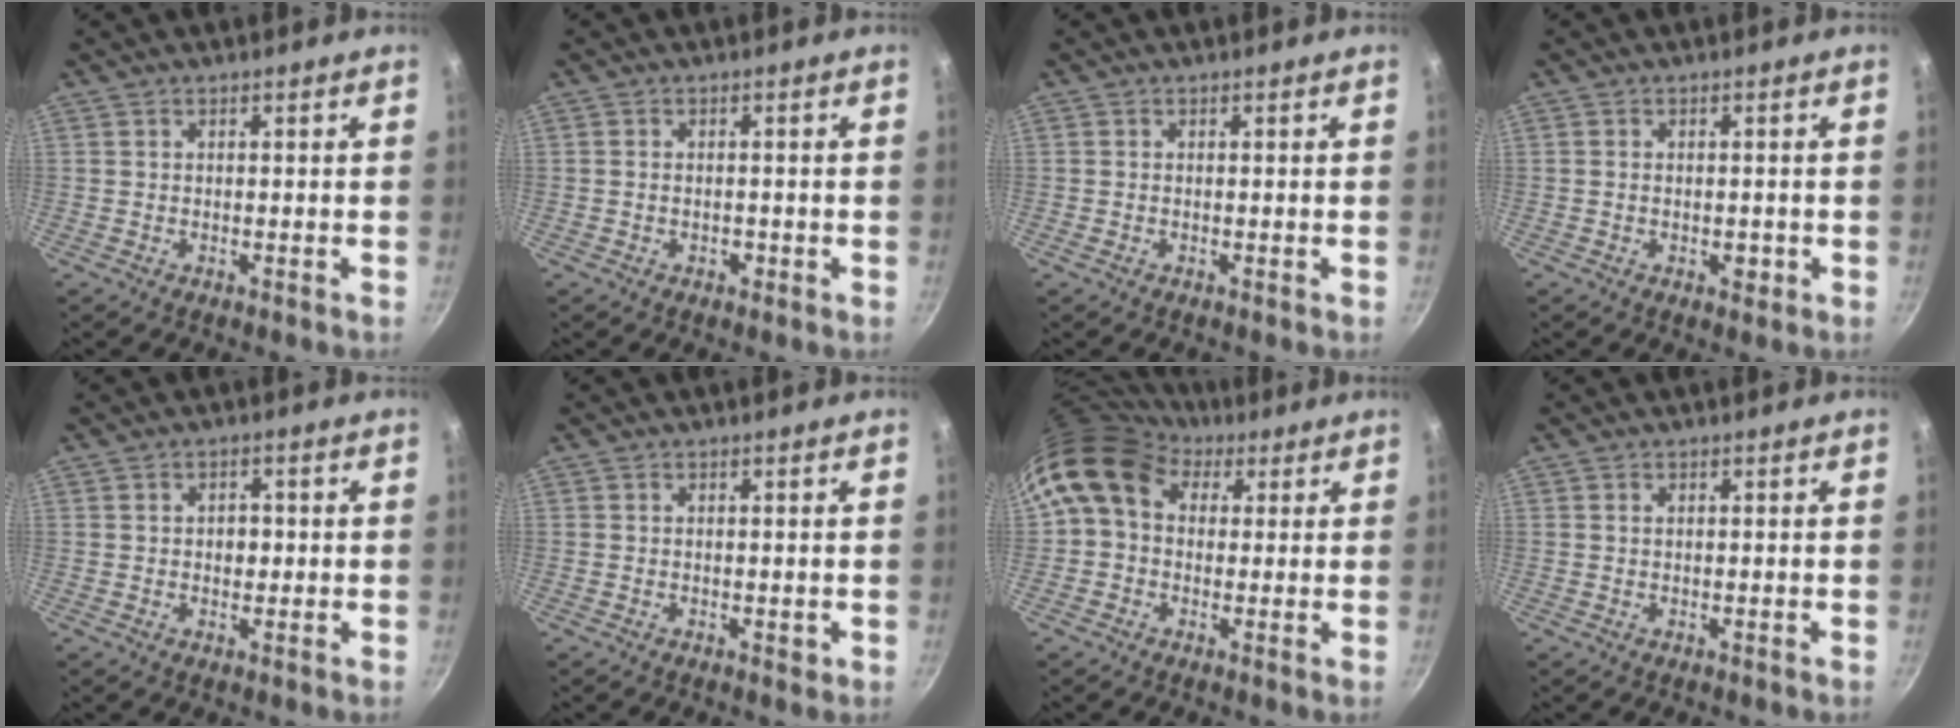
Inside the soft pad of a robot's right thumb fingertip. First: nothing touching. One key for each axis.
{"total": 1.4, "fx": -0.5, "fy": 1.0, "fz": 0.9, "tx": -0.013, "ty": 0.004, "tz": -0.007}
{"total": 0.0}
{"total": 2.1, "fx": -0.6, "fy": 1.3, "fz": 1.6, "tx": -0.021, "ty": 0.001, "tz": -0.009}
{"total": 2.5, "fx": 0.0, "fy": 1.9, "fz": 1.6, "tx": -0.012, "ty": 0.004, "tz": -0.001}
{"total": 0.9, "fx": -0.1, "fy": 0.5, "fz": 0.7, "tx": -0.008, "ty": 0.000, "tz": -0.001}
{"total": 11.0, "fx": 3.8, "fy": 8.5, "fz": 5.9, "tx": -0.083, "ty": 0.009, "tz": 0.045}
{"total": 0.7, "fx": 0.2, "fy": 0.5, "fz": 0.5, "tx": -0.009, "ty": 0.002, "tz": 0.004}